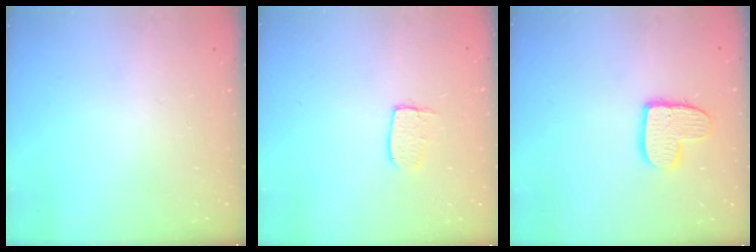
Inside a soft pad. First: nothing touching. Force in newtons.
{"total": 6.0, "press": 6.0, "slide": 0.5}
{"total": 10.9, "press": 10.8, "slide": 0.7}